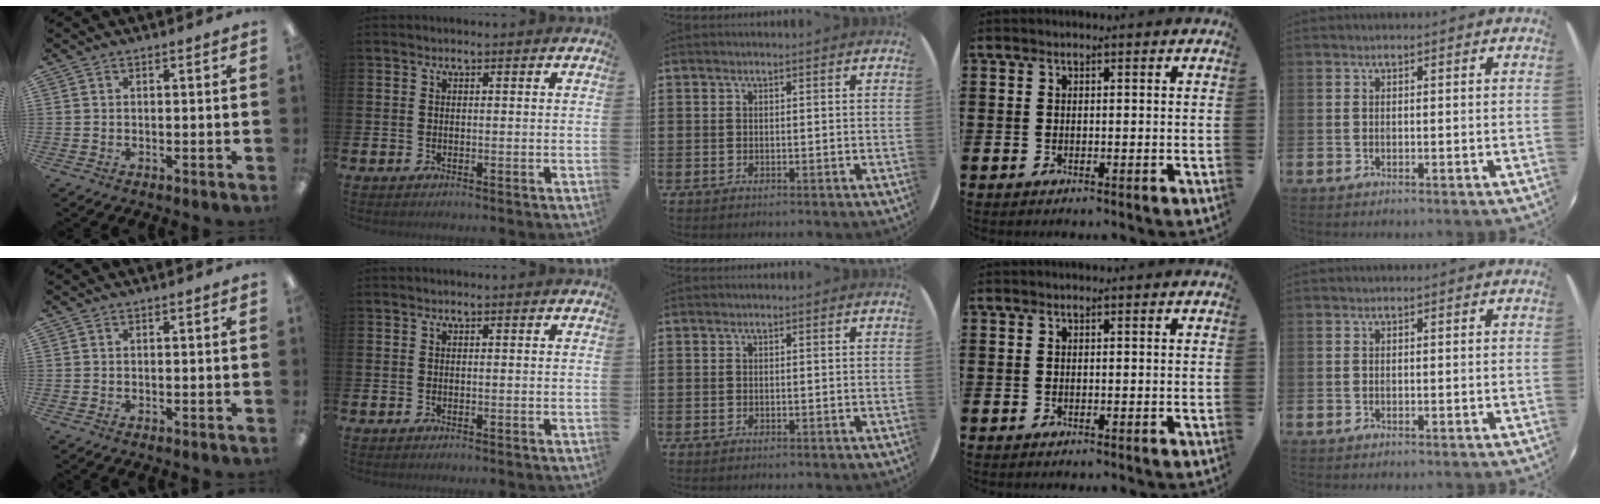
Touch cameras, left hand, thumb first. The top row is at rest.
{}